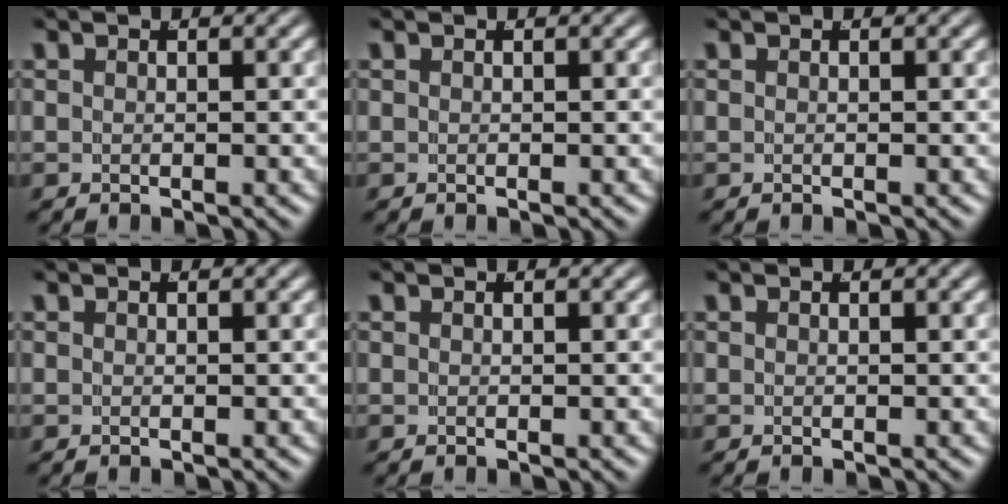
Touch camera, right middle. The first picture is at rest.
{"total": 0.0}
{"total": 0.0}
{"total": 0.0}
{"total": 0.0}
{"total": 0.0}